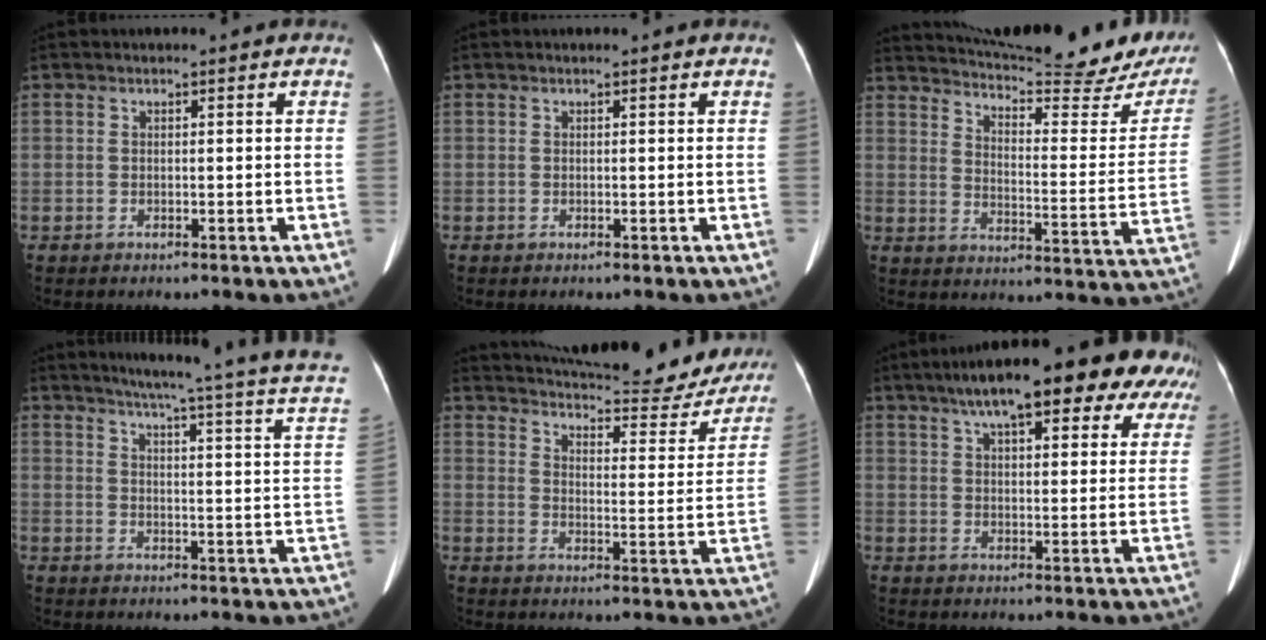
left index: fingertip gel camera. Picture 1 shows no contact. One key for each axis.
{"total": 0.0}
{"total": 26.3, "fx": 23.9, "fy": 2.2, "fz": 10.8, "tx": -0.163, "ty": -0.083, "tz": 0.298}
{"total": 21.3, "fx": 17.6, "fy": -0.5, "fz": 12.0, "tx": -0.174, "ty": -0.049, "tz": 0.200}
{"total": 25.8, "fx": 23.8, "fy": 4.5, "fz": 8.8, "tx": -0.130, "ty": -0.068, "tz": 0.290}
{"total": 21.1, "fx": 14.4, "fy": 5.9, "fz": 14.2, "tx": -0.208, "ty": 0.055, "tz": 0.185}